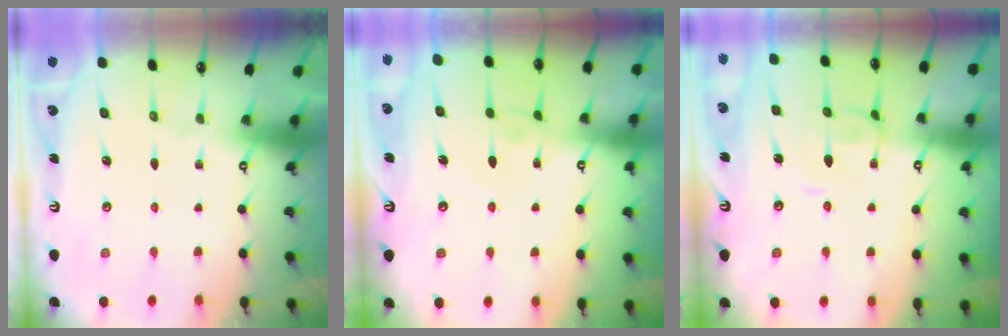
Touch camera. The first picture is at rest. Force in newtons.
{"total": 2.6, "press": 2.6, "slide": 0.4}
{"total": 1.9, "press": 1.9, "slide": 0.2}